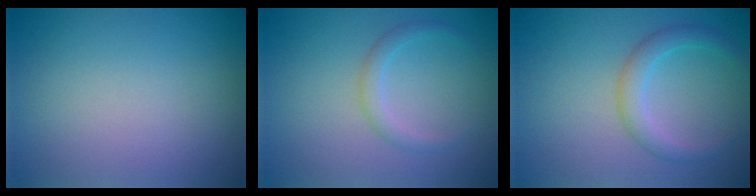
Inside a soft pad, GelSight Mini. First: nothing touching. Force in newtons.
{"total": 1.5, "press": 1.5, "slide": 0.0}
{"total": 2.4, "press": 2.4, "slide": 0.1}